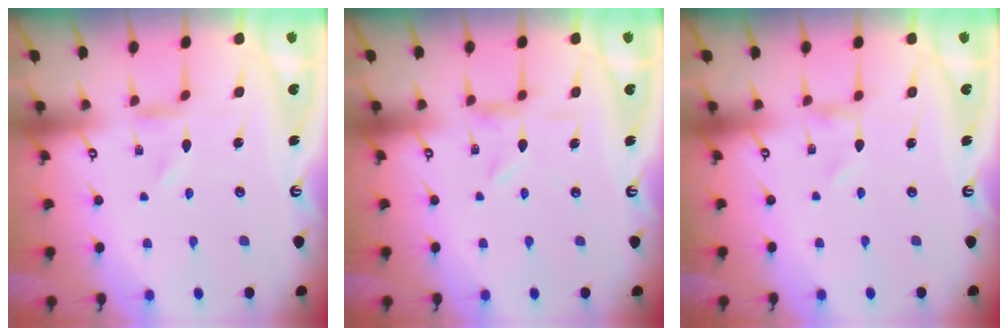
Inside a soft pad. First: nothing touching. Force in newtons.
{"total": 2.0, "press": 2.0, "slide": 0.3}
{"total": 0.0}